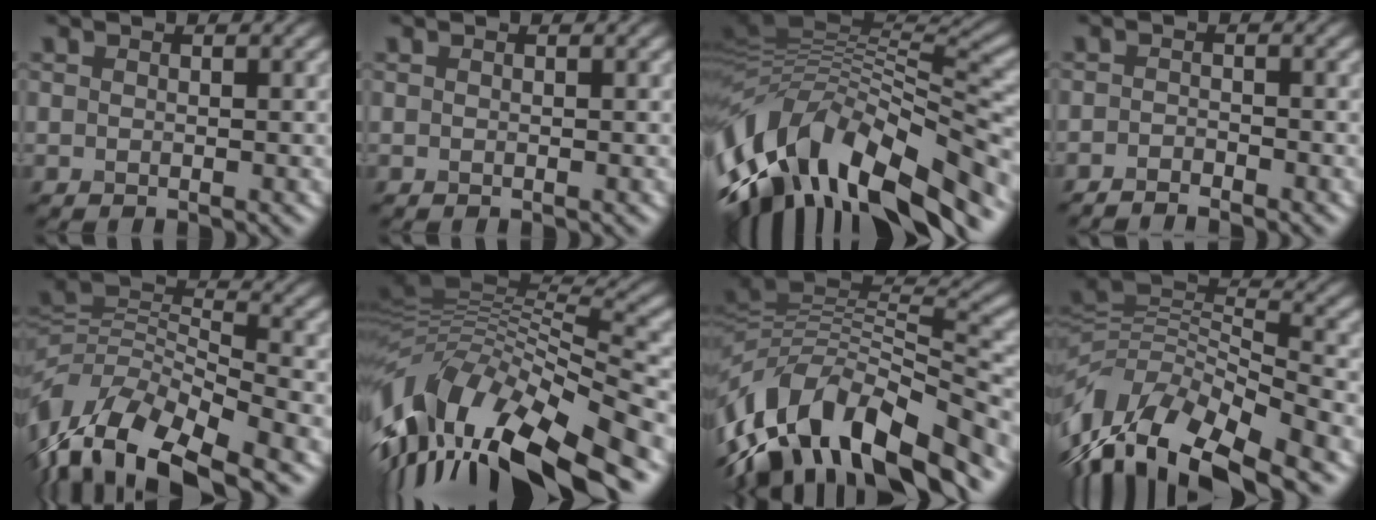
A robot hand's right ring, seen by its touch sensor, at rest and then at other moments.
{"total": 0.0}
{"total": 14.9, "force": [-6.7, 6.7, 11.5], "torque": [-0.204, 0.012, -0.116]}
{"total": 1.6, "force": [-1.5, 0.2, 0.5], "torque": [-0.005, -0.002, -0.031]}
{"total": 11.7, "force": [-6.5, 5.6, 8.0], "torque": [-0.156, 0.010, -0.124]}
{"total": 14.3, "force": [-6.5, 5.2, 11.6], "torque": [-0.227, 0.013, -0.114]}
{"total": 13.2, "force": [-7.3, 5.6, 9.4], "torque": [-0.176, 0.029, -0.132]}
{"total": 12.9, "force": [-6.8, 5.9, 9.3], "torque": [-0.194, 0.008, -0.119]}